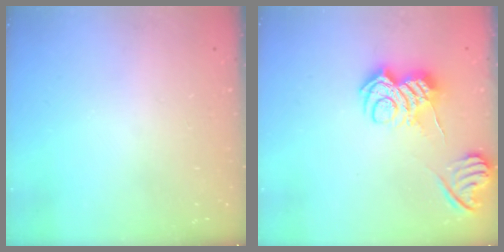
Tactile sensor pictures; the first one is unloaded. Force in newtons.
{"total": 10.0, "press": 10.0, "slide": 0.8}